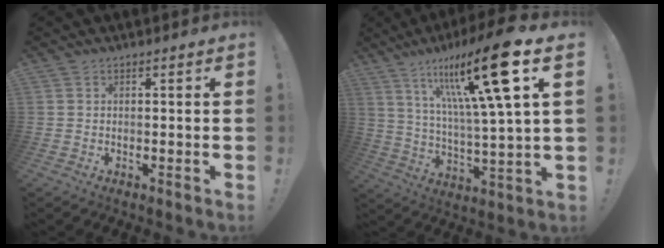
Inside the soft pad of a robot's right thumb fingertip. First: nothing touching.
{"total": 22.6, "force": [10.7, 3.2, 19.6], "torque": [-0.333, -0.057, 0.157]}